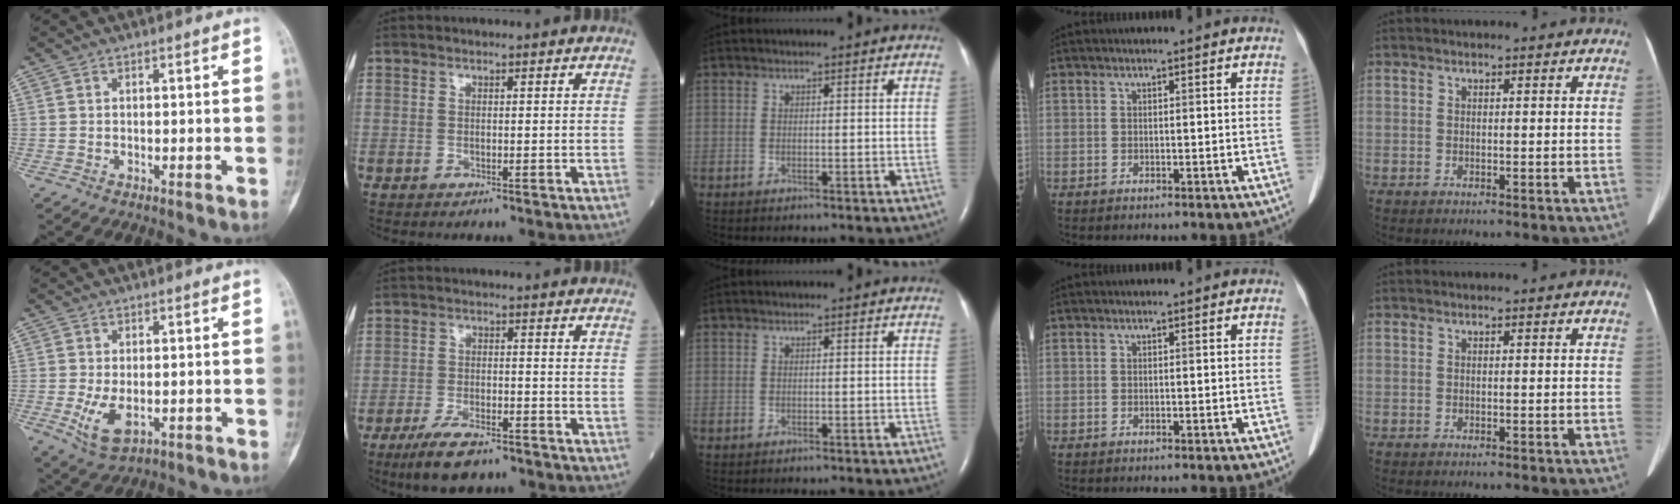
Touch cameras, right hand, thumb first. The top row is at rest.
{"thumb": {"total": 6.5, "force": [-1.6, 3.6, 5.2], "torque": [-0.099, -0.011, -0.019]}, "index": {"total": 7.4, "force": [-5.5, 2.0, 4.6], "torque": [-0.089, -0.012, -0.096]}}